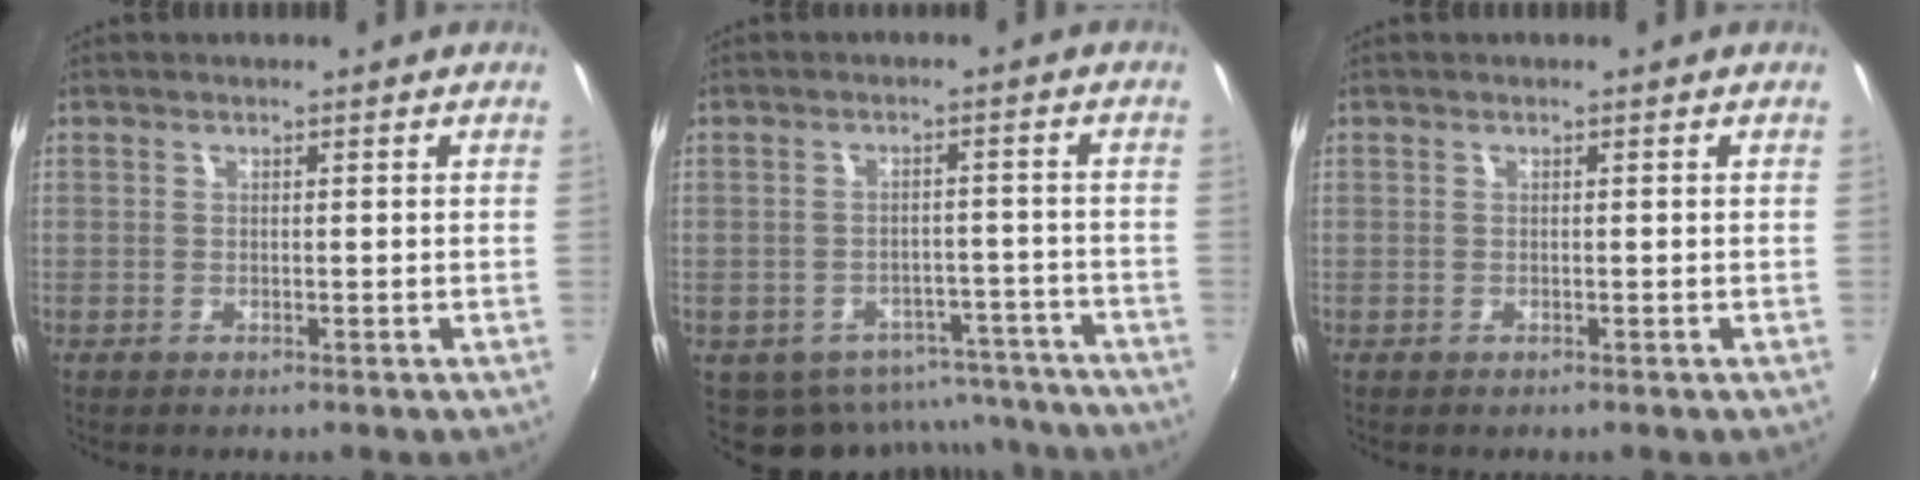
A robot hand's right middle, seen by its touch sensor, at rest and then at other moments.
{"total": 12.6, "force": [-10.2, 6.7, 2.9], "torque": [-0.061, 0.018, -0.113]}
{"total": 0.0}